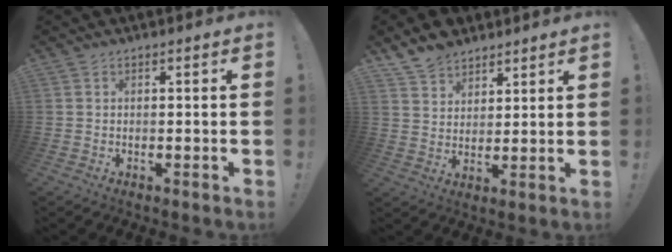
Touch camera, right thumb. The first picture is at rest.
{"total": 8.1, "force": [6.6, 4.5, 1.6], "torque": [-0.032, -0.043, 0.129]}